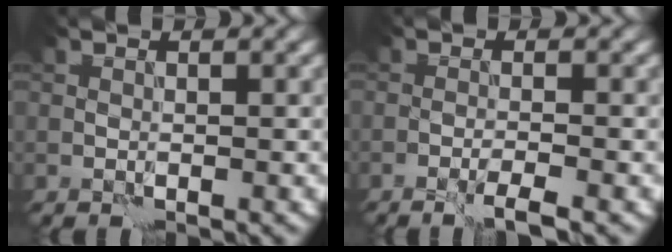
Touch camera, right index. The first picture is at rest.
{"total": 2.1, "force": [-1.6, -0.1, 1.4], "torque": [-0.019, 0.001, -0.035]}